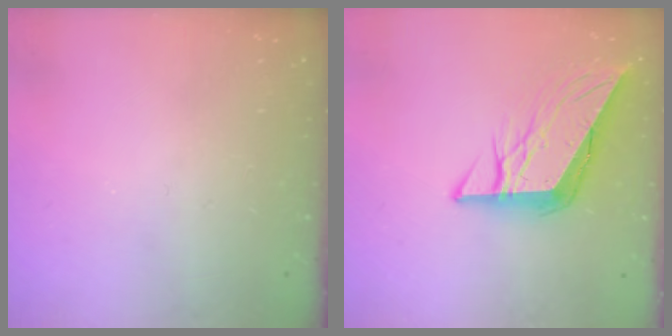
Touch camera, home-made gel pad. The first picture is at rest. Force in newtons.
{"total": 8.9, "press": 8.9, "slide": 0.9}